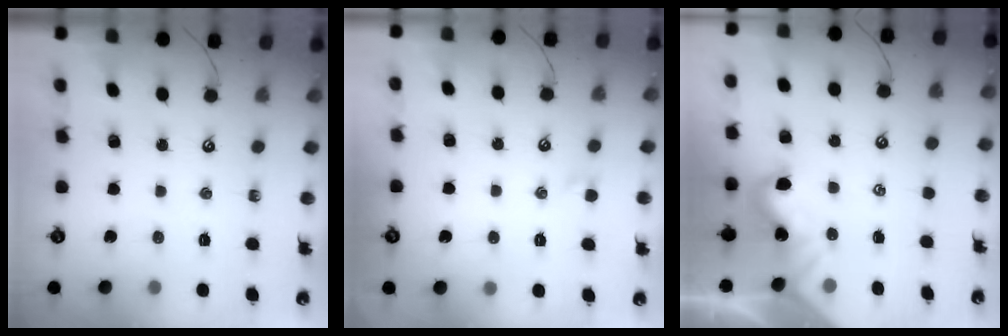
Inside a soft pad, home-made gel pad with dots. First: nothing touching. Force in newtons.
{"total": 1.1, "press": 1.1, "slide": 0.4}
{"total": 1.9, "press": 1.8, "slide": 0.3}